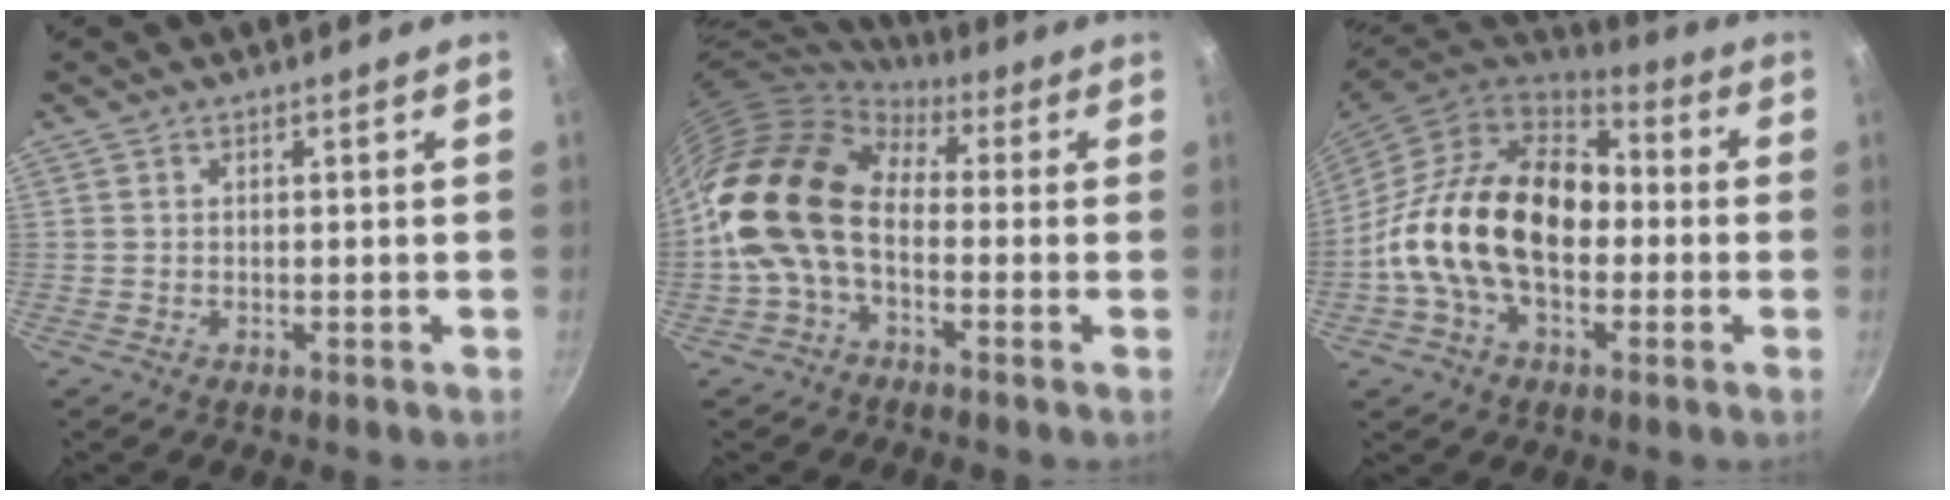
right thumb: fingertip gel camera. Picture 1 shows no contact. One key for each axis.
{"total": 15.1, "fx": -0.9, "fy": 9.9, "fz": 11.4, "tx": -0.194, "ty": 0.027, "tz": -0.035}
{"total": 21.5, "fx": -1.9, "fy": 14.1, "fz": 16.2, "tx": -0.256, "ty": 0.043, "tz": -0.047}